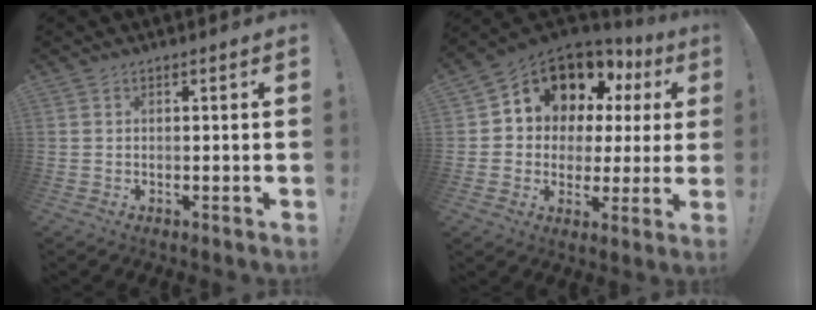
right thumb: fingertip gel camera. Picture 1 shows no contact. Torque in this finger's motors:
{"motor_torque": [0.87, 0.90, 0.65, 0.48, 0.22]}